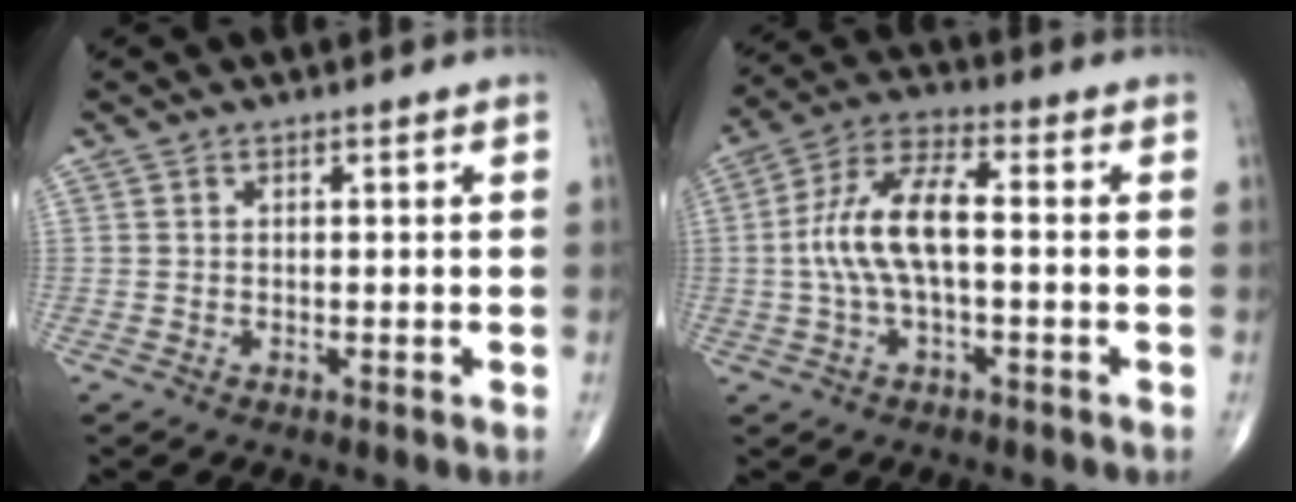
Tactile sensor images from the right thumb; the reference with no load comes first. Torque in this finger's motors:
{"motor_torque": [-0.40, 0.83, 1.23, -0.19, 0.36]}